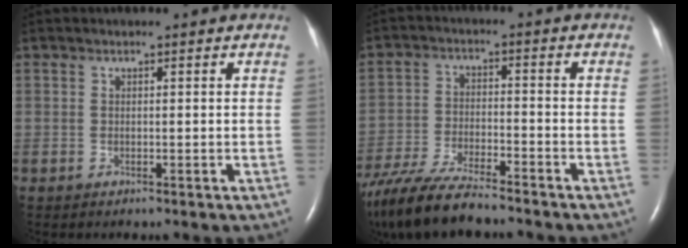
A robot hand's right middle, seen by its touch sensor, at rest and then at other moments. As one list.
[{"total": 13.8, "force": [-11.7, 1.9, 7.1], "torque": [-0.142, -0.032, -0.203]}]